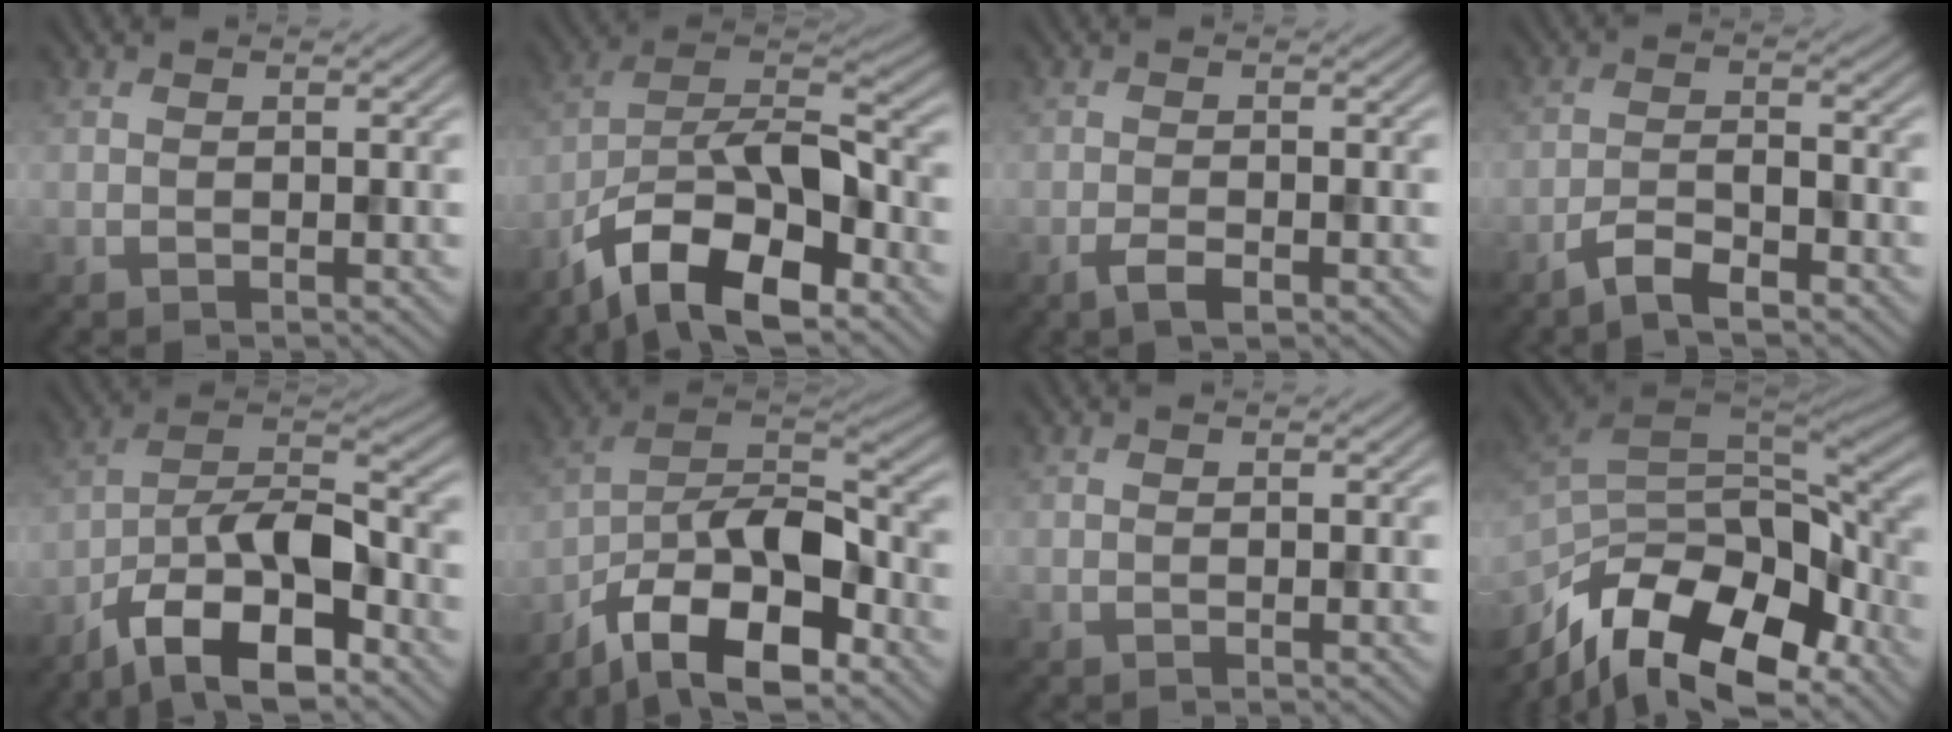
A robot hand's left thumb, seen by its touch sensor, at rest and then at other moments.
{"total": 13.8, "force": [-8.0, 5.6, 9.7], "torque": [-0.173, -0.004, -0.163]}
{"total": 1.9, "force": [-1.2, 0.5, 1.4], "torque": [-0.030, 0.001, -0.024]}
{"total": 4.0, "force": [-2.9, 0.8, 2.6], "torque": [-0.055, 0.004, -0.066]}
{"total": 12.3, "force": [-7.6, 4.7, 8.6], "torque": [-0.148, 0.005, -0.153]}
{"total": 13.6, "force": [-8.3, 5.6, 9.2], "torque": [-0.167, -0.002, -0.172]}
{"total": 0.0}
{"total": 16.7, "force": [-10.7, 7.1, 10.7], "torque": [-0.239, -0.026, -0.181]}